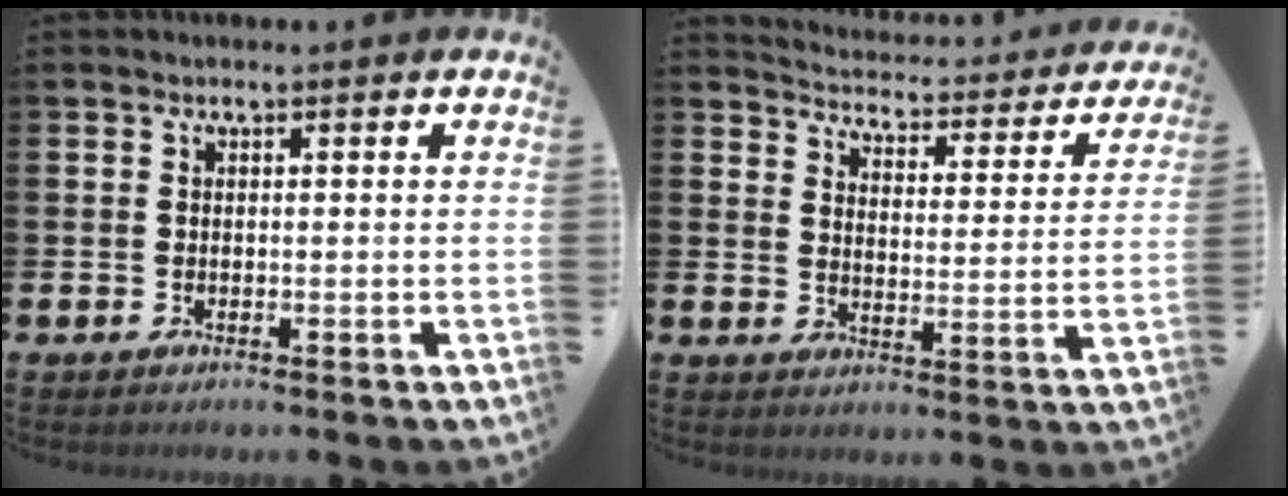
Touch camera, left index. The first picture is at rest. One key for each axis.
{"total": 4.0, "fx": 3.9, "fy": 0.7, "fz": 0.5, "tx": -0.027, "ty": -0.041, "tz": 0.059}